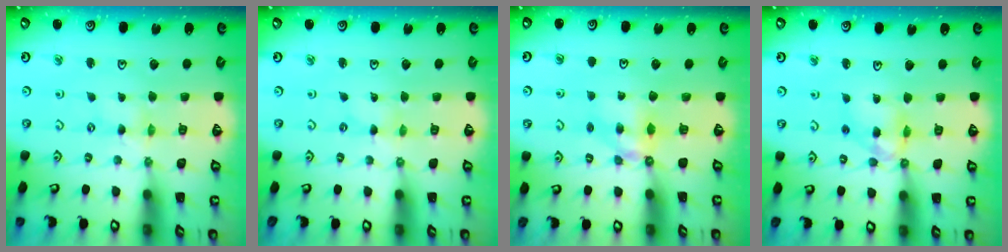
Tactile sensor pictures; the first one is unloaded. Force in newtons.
{"total": 0.0}
{"total": 5.5, "press": 5.5, "slide": 0.6}
{"total": 11.5, "press": 11.5, "slide": 1.0}